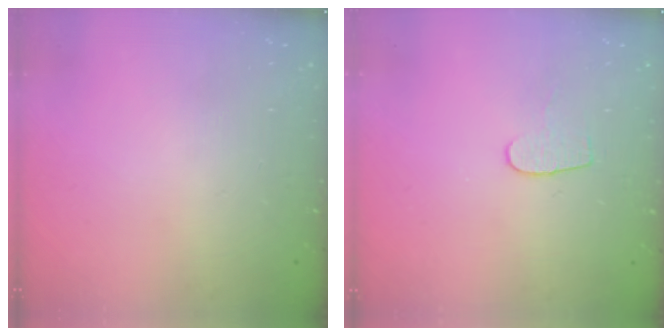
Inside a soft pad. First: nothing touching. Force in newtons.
{"total": 5.4, "press": 5.4, "slide": 0.6}